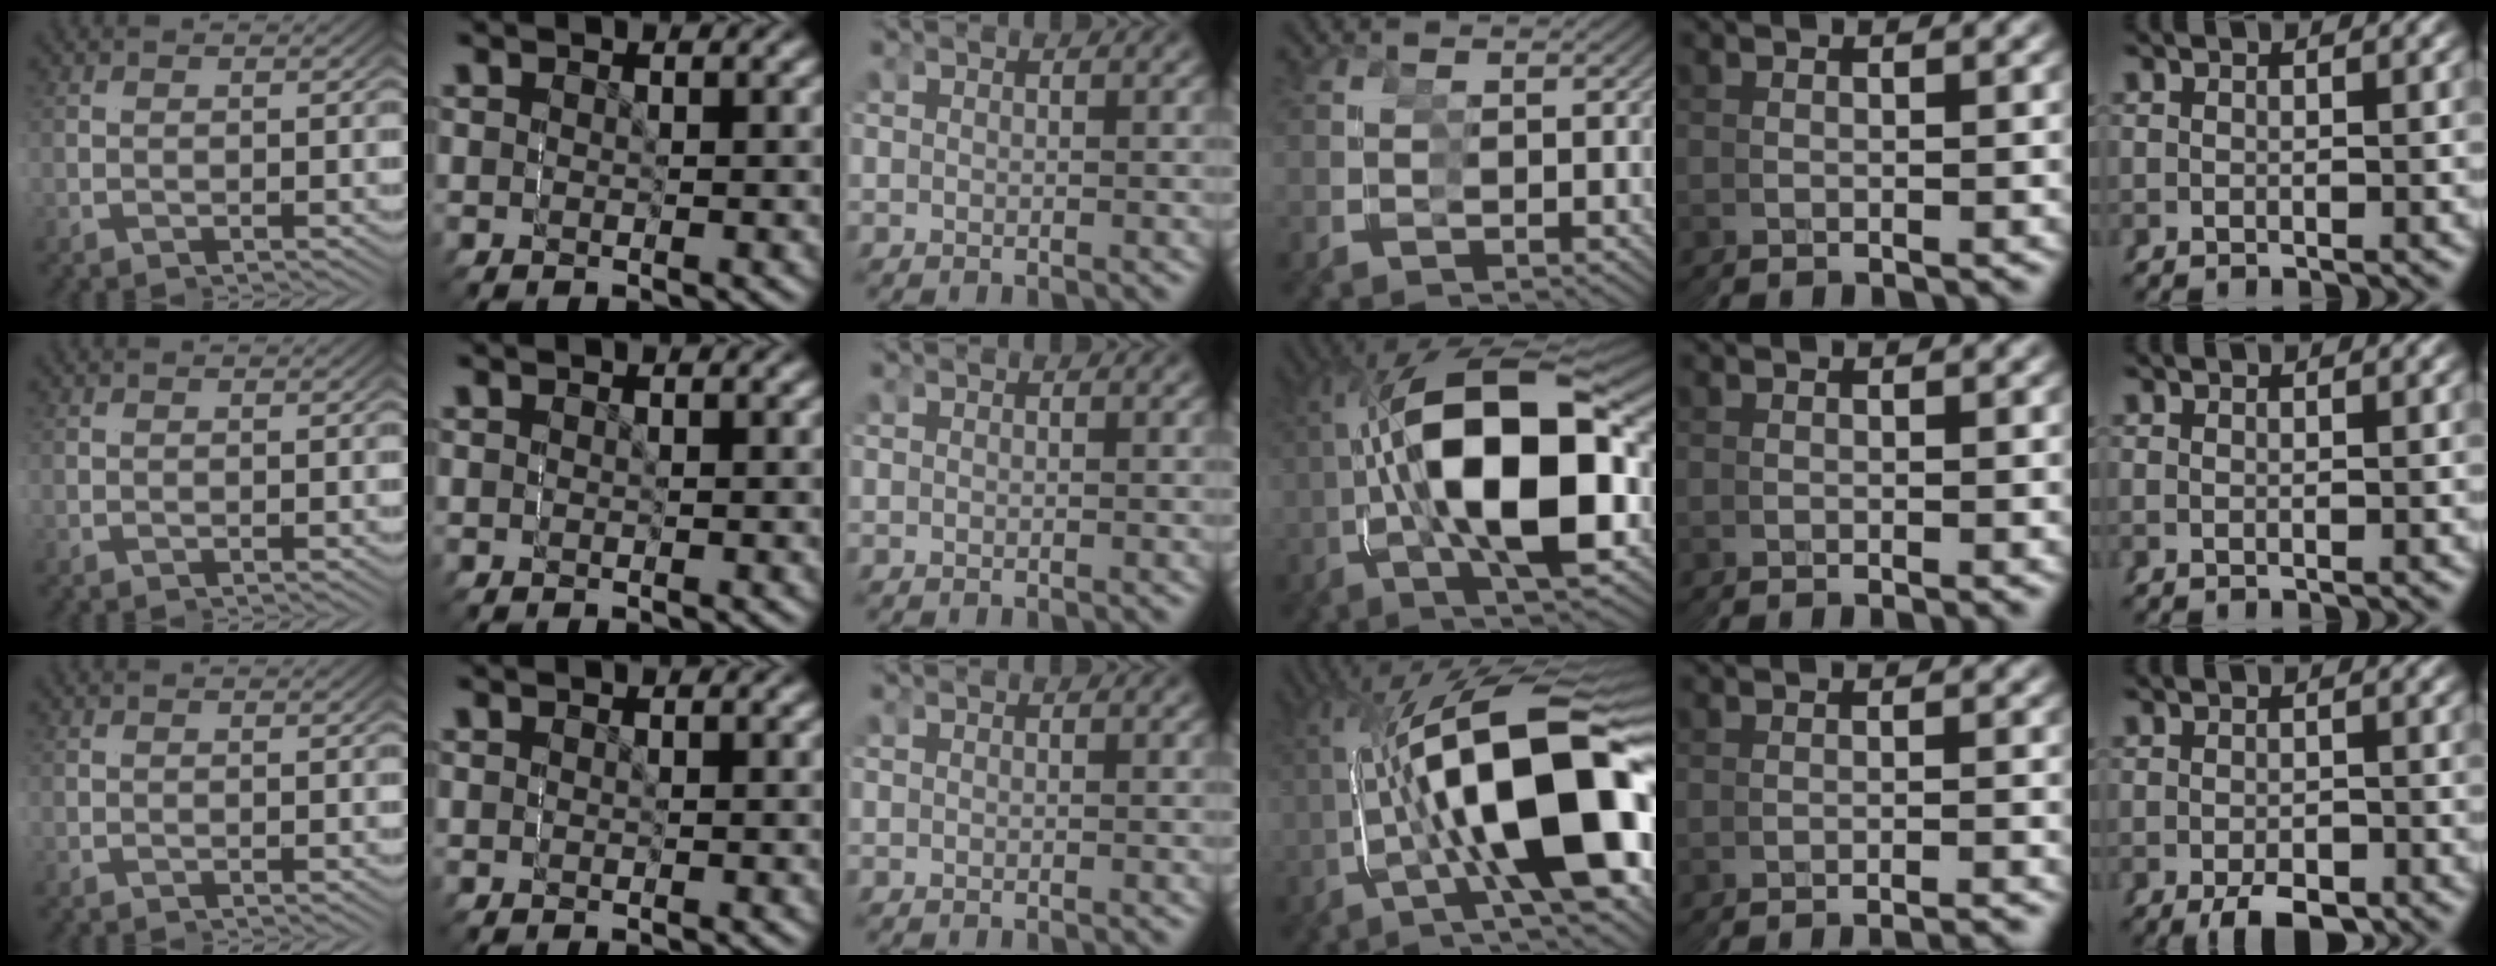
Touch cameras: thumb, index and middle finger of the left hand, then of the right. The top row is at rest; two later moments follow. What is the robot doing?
{"motion": "grasp_and_lifting", "object": "screwdriver"}